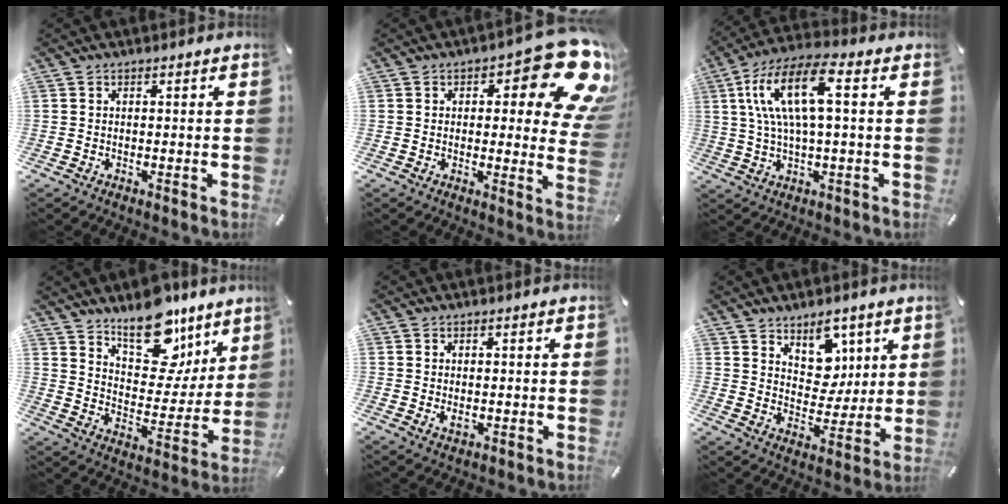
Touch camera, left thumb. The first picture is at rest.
{"total": 17.9, "force": [8.4, 7.0, 14.1], "torque": [-0.174, -0.062, 0.137]}
{"total": 14.5, "force": [3.3, 4.9, 13.2], "torque": [-0.275, 0.000, 0.053]}
{"total": 18.1, "force": [13.5, 9.3, 7.7], "torque": [-0.111, -0.102, 0.241]}
{"total": 1.7, "force": [0.2, 1.0, 1.3], "torque": [-0.019, -0.002, 0.002]}
{"total": 9.7, "force": [5.8, 7.4, 2.5], "torque": [-0.029, -0.047, 0.109]}